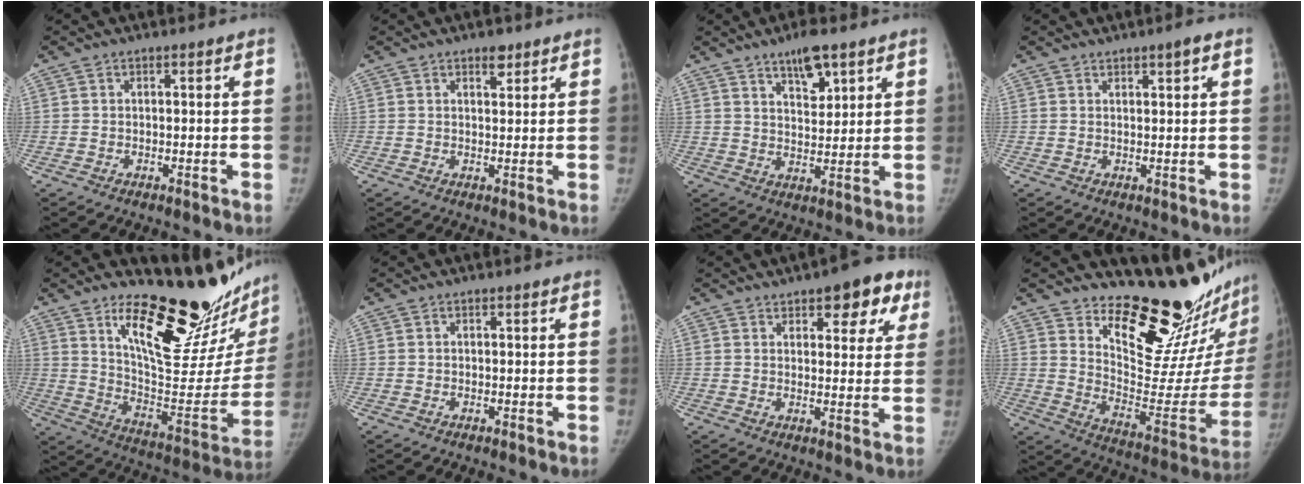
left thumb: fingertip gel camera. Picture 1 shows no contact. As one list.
[{"total": 2.5, "force": [1.8, 1.1, 1.4], "torque": [-0.012, -0.011, 0.028]}, {"total": 7.3, "force": [4.9, 2.5, 4.8], "torque": [-0.062, -0.031, 0.081]}, {"total": 2.3, "force": [1.5, 0.5, 1.7], "torque": [-0.022, -0.008, 0.021]}, {"total": 26.0, "force": [19.6, 7.3, 15.5], "torque": [-0.176, -0.153, 0.295]}, {"total": 0.0}, {"total": 10.2, "force": [5.8, 4.7, 7.0], "torque": [-0.043, -0.016, 0.069]}, {"total": 23.6, "force": [19.5, 6.9, 11.3], "torque": [-0.110, -0.188, 0.281]}]